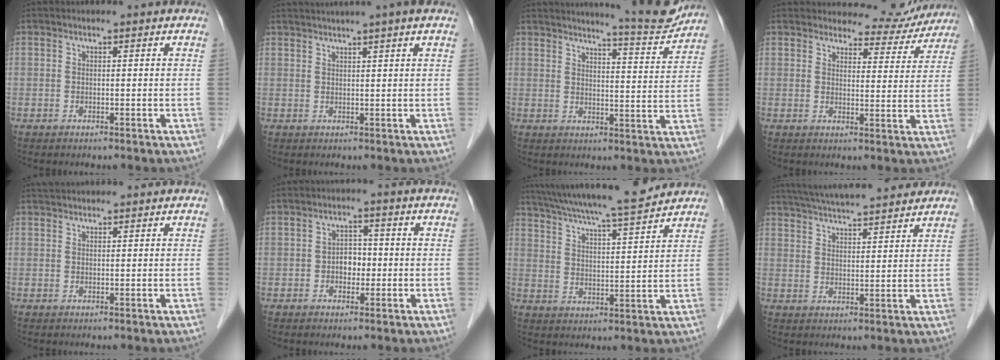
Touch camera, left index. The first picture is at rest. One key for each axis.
{"total": 6.6, "fx": 5.2, "fy": -1.0, "fz": 3.8, "tx": -0.057, "ty": 0.027, "tz": 0.071}
{"total": 9.4, "fx": 9.0, "fy": -0.1, "fz": 2.6, "tx": -0.042, "ty": -0.022, "tz": 0.113}
{"total": 8.3, "fx": 8.0, "fy": 2.2, "fz": -0.1, "tx": 0.015, "ty": -0.014, "tz": 0.086}
{"total": 2.8, "fx": 2.7, "fy": 0.3, "fz": 0.7, "tx": -0.009, "ty": 0.031, "tz": 0.047}
{"total": 3.0, "fx": -0.7, "fy": 2.1, "fz": 2.0, "tx": -0.030, "ty": 0.009, "tz": -0.012}
{"total": 16.7, "fx": 15.0, "fy": 0.5, "fz": 7.3, "tx": -0.129, "ty": 0.014, "tz": 0.231}
{"total": 16.6, "fx": 14.7, "fy": 2.0, "fz": 7.5, "tx": -0.128, "ty": 0.036, "tz": 0.217}